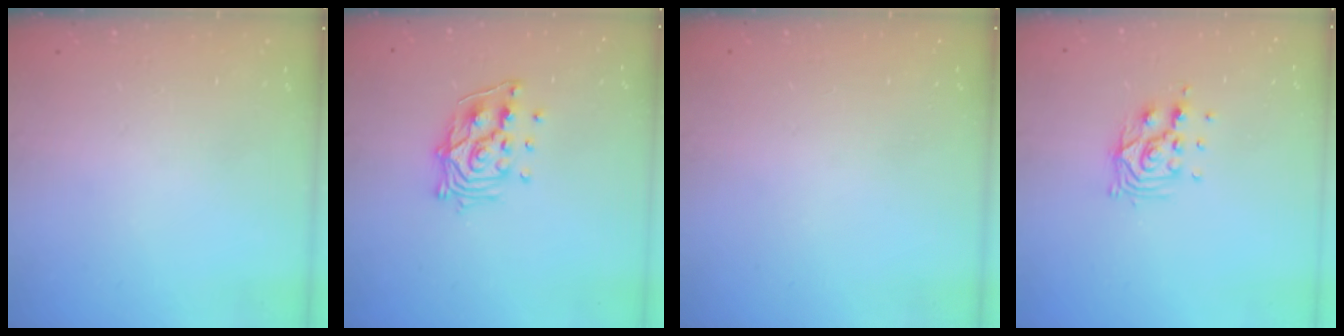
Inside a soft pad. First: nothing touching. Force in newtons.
{"total": 11.7, "press": 11.6, "slide": 1.3}
{"total": 0.0}
{"total": 9.3, "press": 9.3, "slide": 0.6}